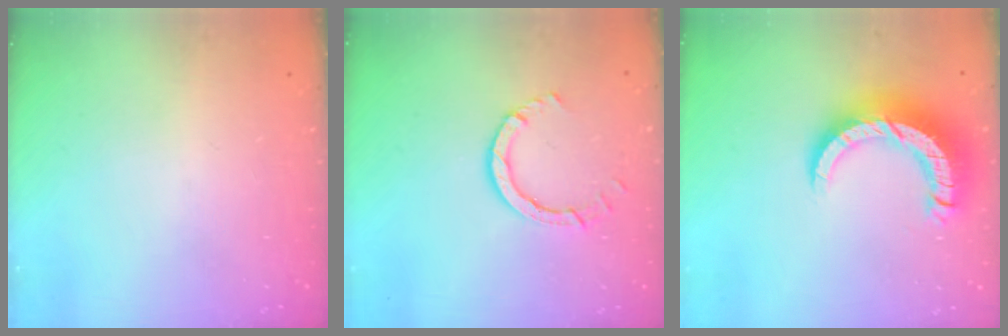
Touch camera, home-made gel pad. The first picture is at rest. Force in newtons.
{"total": 5.9, "press": 5.9, "slide": 0.5}
{"total": 12.9, "press": 12.9, "slide": 1.3}